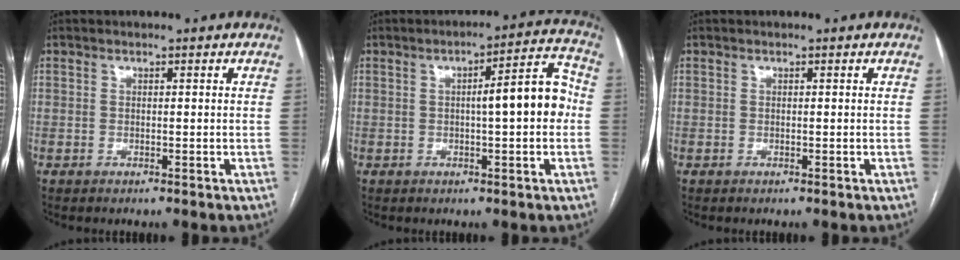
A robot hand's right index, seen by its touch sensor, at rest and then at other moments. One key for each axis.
{"total": 8.7, "fx": -0.1, "fy": 1.5, "fz": 8.6, "tx": -0.113, "ty": 0.031, "tz": -0.003}
{"total": 0.0}